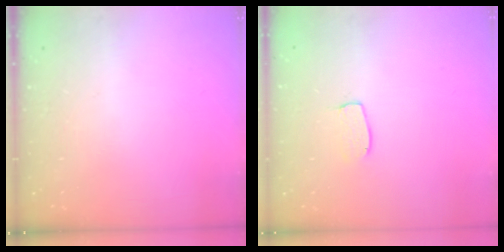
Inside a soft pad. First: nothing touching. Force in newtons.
{"total": 5.7, "press": 5.7, "slide": 0.4}